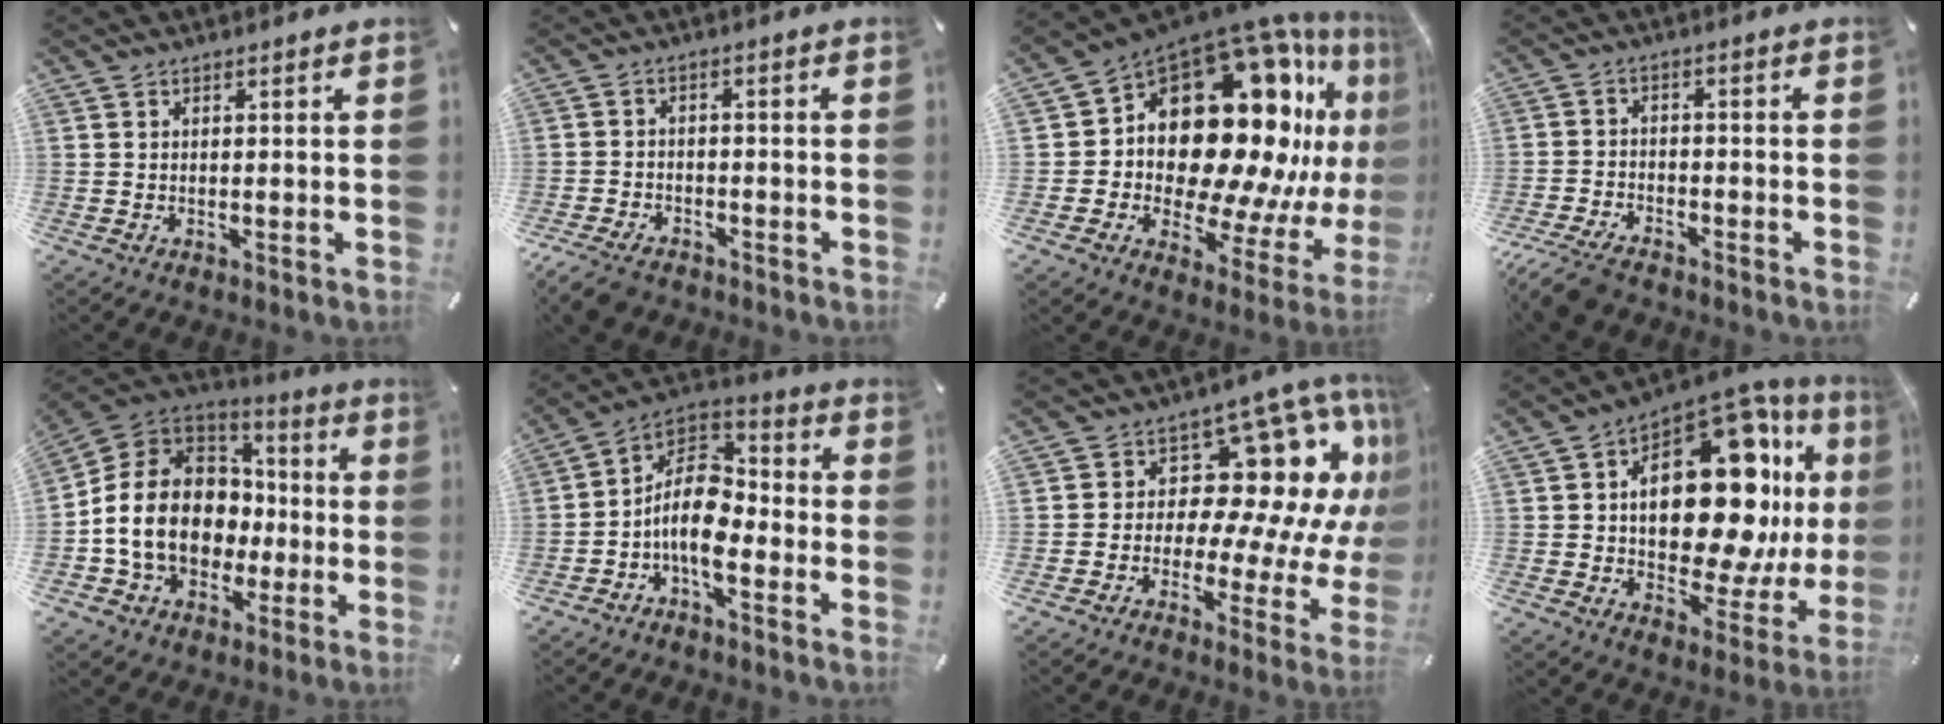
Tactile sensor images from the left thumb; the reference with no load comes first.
{"total": 5.5, "force": [-4.2, 2.8, 2.0], "torque": [-0.056, 0.012, -0.085]}
{"total": 23.2, "force": [8.0, 13.9, 16.7], "torque": [-0.236, -0.106, 0.163]}
{"total": 6.6, "force": [-5.5, 2.6, 2.7], "torque": [-0.061, 0.020, -0.106]}
{"total": 15.9, "force": [-2.8, 13.4, 8.1], "torque": [-0.183, 0.018, -0.043]}
{"total": 11.9, "force": [-4.4, 7.1, 8.4], "torque": [-0.179, 0.013, -0.083]}
{"total": 18.6, "force": [6.1, 11.6, 13.2], "torque": [-0.174, -0.057, 0.102]}
{"total": 26.0, "force": [5.5, 13.9, 21.2], "torque": [-0.344, -0.045, 0.090]}